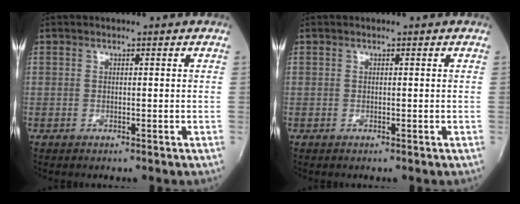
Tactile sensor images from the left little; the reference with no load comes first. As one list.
[{"total": 0.0}]